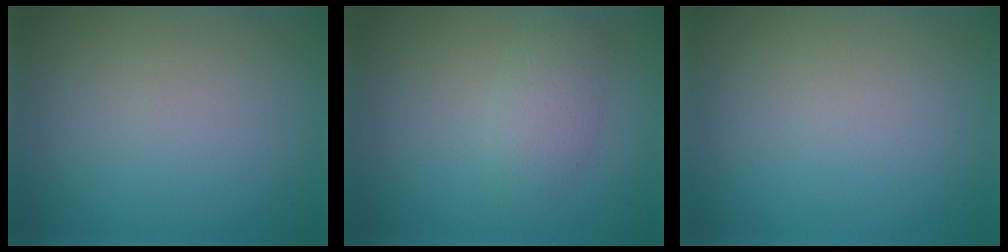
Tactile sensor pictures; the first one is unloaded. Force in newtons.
{"total": 2.4, "press": 2.4, "slide": 0.1}
{"total": 0.0}